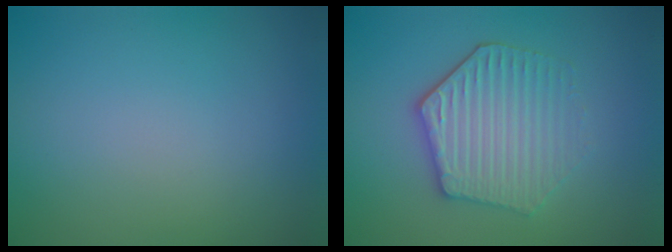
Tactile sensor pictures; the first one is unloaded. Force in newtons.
{"total": 4.4, "press": 4.0, "slide": 1.8}